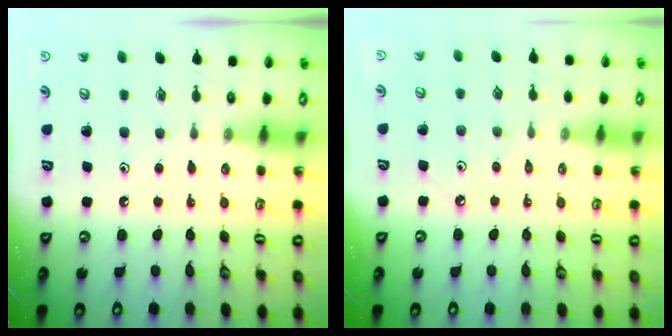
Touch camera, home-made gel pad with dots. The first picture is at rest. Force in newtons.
{"total": 2.2, "press": 2.1, "slide": 0.4}